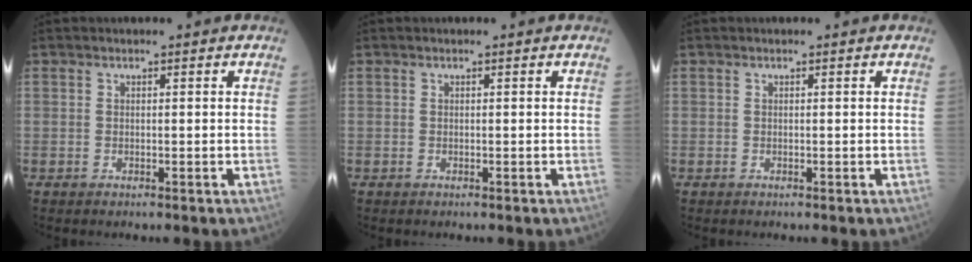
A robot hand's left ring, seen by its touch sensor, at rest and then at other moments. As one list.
[{"total": 0.0}, {"total": 0.0}]